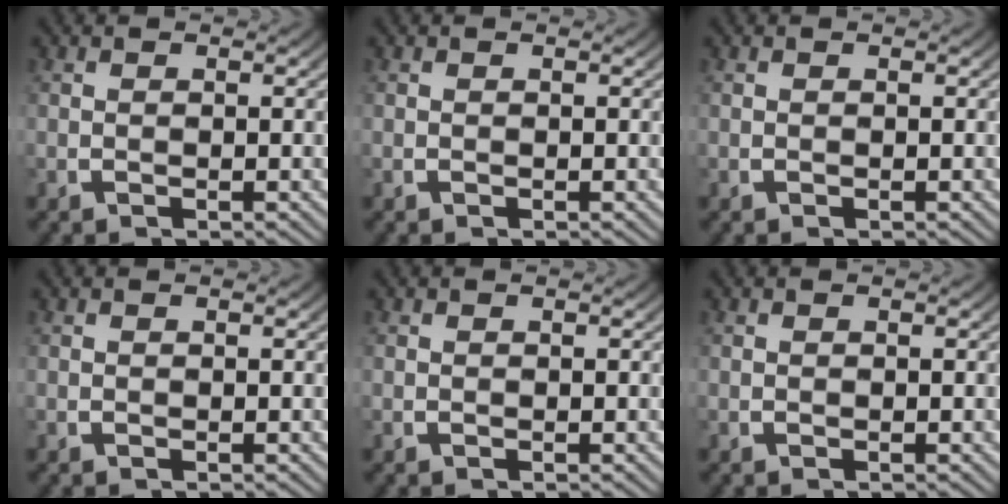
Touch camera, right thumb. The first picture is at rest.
{"total": 0.0}
{"total": 0.0}
{"total": 0.0}
{"total": 0.0}
{"total": 0.0}